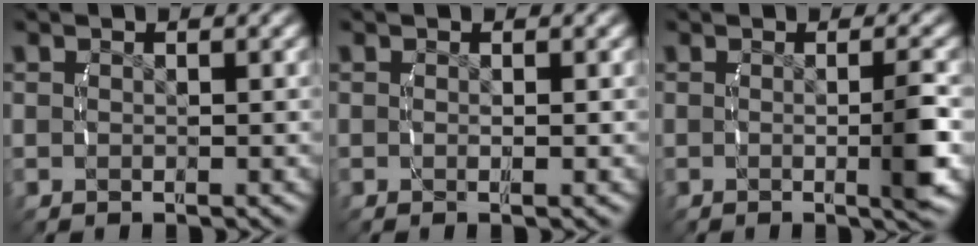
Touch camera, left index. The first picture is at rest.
{"total": 0.7, "force": [-0.3, 0.2, 0.6], "torque": [-0.015, -0.005, -0.004]}
{"total": 3.2, "force": [-0.7, 0.1, 3.2], "torque": [-0.048, -0.004, -0.012]}